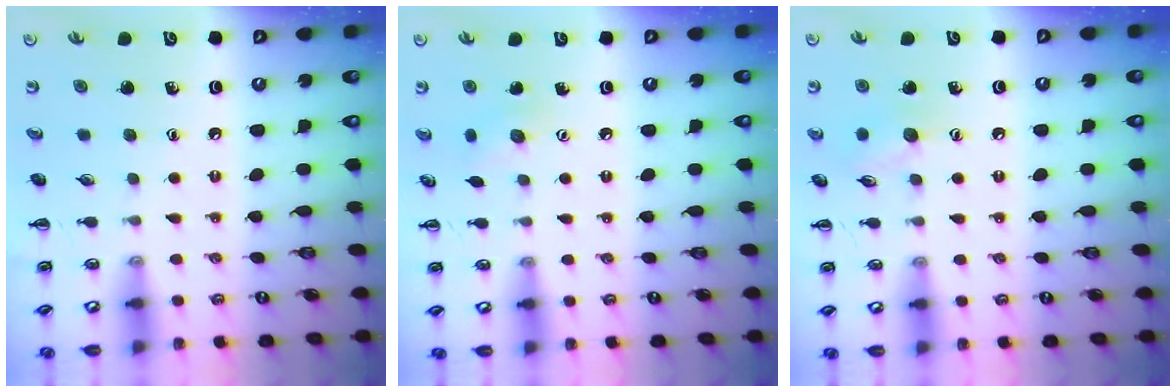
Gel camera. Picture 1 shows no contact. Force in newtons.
{"total": 3.8, "press": 3.7, "slide": 1.1}
{"total": 7.5, "press": 7.4, "slide": 1.3}